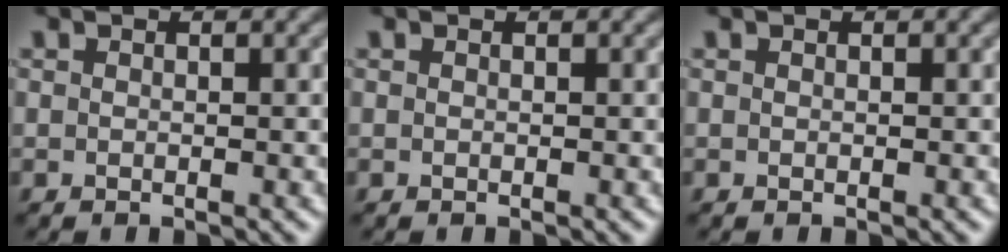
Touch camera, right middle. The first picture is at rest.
{"total": 0.0}
{"total": 0.0}